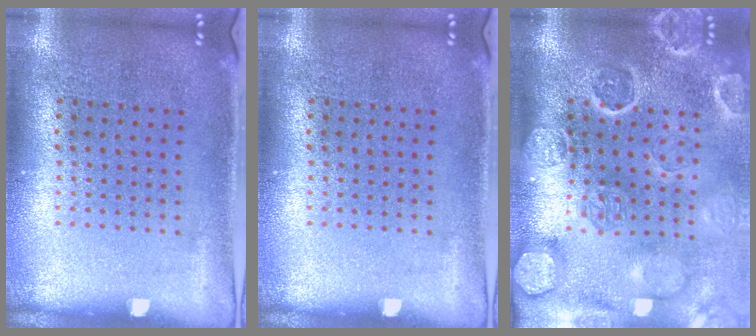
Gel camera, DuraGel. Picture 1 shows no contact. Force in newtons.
{"total": 0.0}
{"total": 4.2, "press": 3.6, "slide": 2.2}